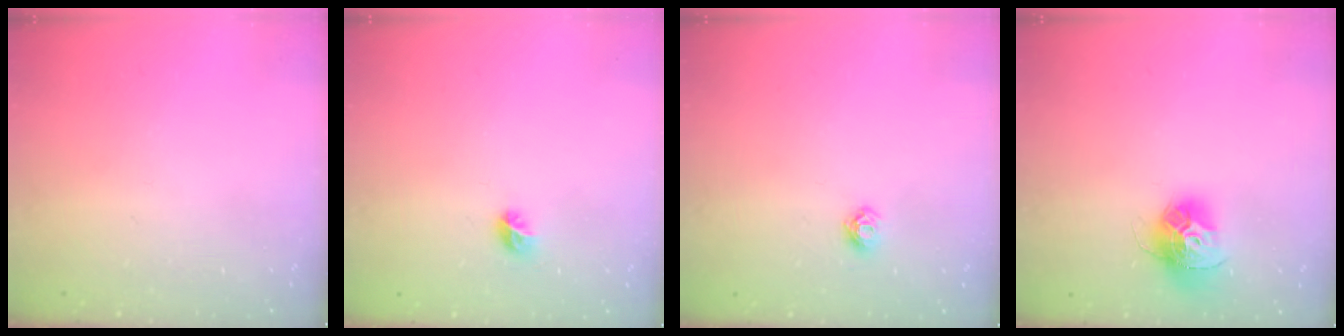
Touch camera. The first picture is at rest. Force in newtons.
{"total": 5.4, "press": 5.2, "slide": 1.4}
{"total": 5.8, "press": 5.8, "slide": 0.7}
{"total": 13.2, "press": 13.1, "slide": 1.3}